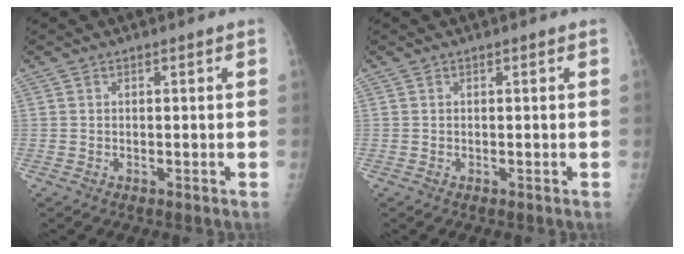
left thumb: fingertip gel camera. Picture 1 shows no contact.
{"total": 0.0}